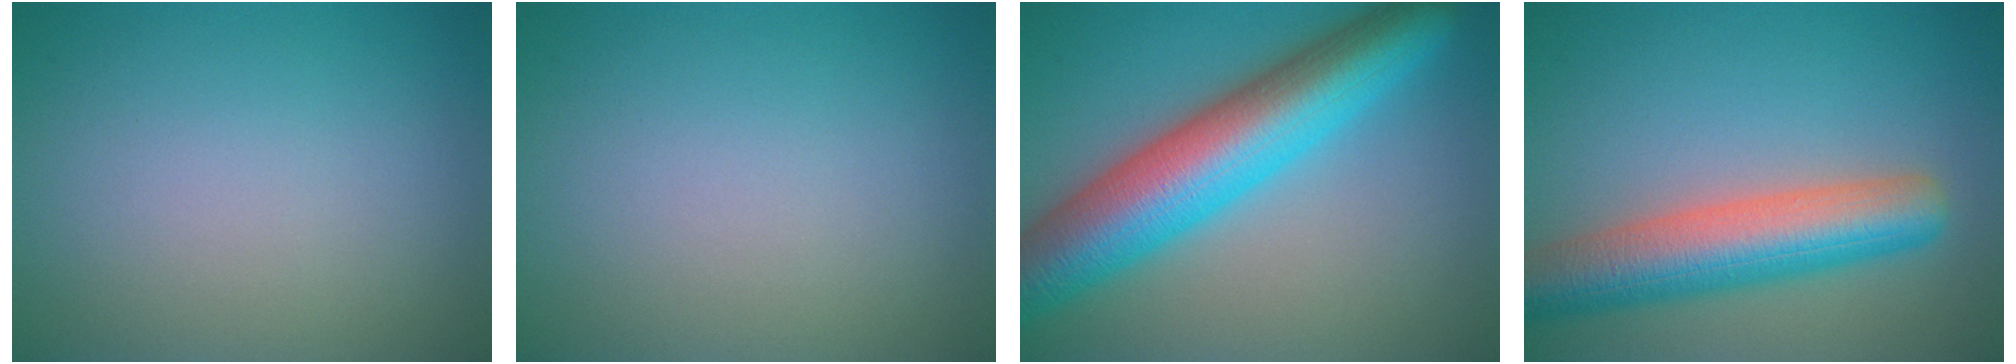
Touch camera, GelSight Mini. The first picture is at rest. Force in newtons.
{"total": 0.0}
{"total": 11.0, "press": 11.0, "slide": 0.2}
{"total": 8.0, "press": 8.0, "slide": 0.5}